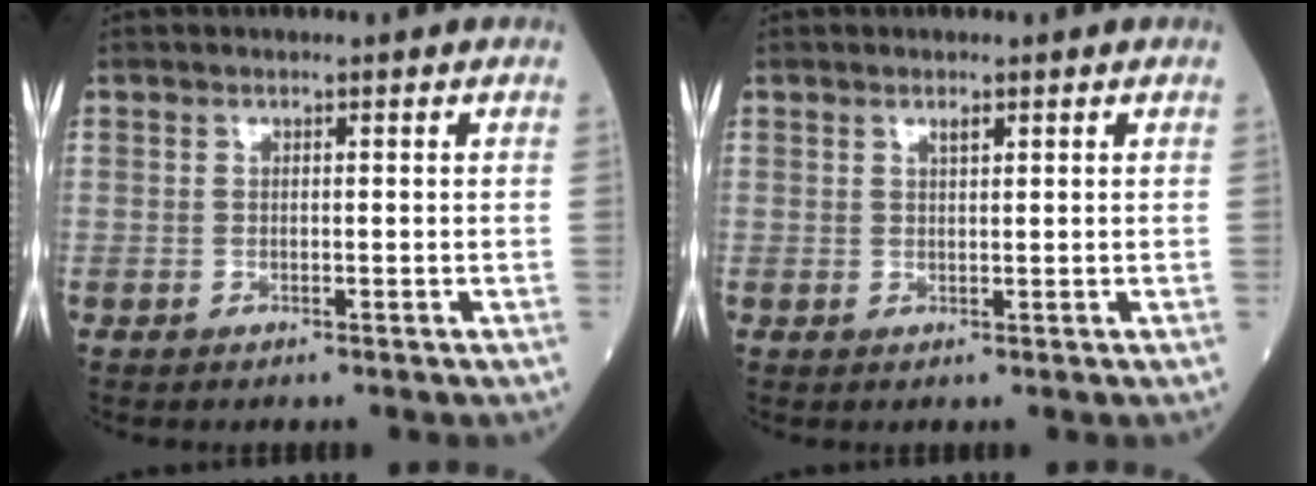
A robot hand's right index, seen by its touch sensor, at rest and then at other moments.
{"total": 0.9, "force": [0.6, 0.2, 0.7], "torque": [-0.015, 0.000, 0.012]}